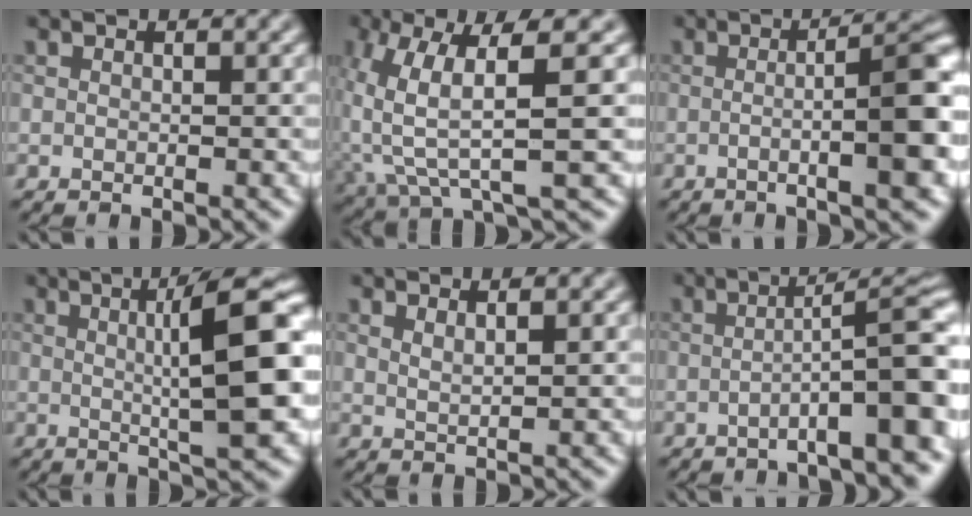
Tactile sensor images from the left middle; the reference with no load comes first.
{"total": 7.3, "force": [1.2, 1.9, 7.0], "torque": [-0.154, -0.009, 0.020]}
{"total": 8.0, "force": [-1.1, 1.8, 7.7], "torque": [-0.103, 0.002, -0.024]}
{"total": 9.9, "force": [1.2, 2.0, 9.6], "torque": [-0.122, 0.007, 0.012]}
{"total": 1.6, "force": [1.1, 0.6, 0.9], "torque": [-0.012, -0.009, 0.009]}
{"total": 8.6, "force": [-2.8, 1.4, 8.0], "torque": [-0.103, 0.014, -0.049]}